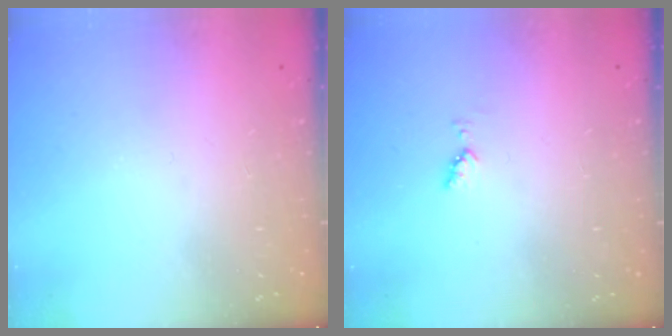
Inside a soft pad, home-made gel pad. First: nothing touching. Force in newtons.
{"total": 3.3, "press": 3.2, "slide": 0.7}